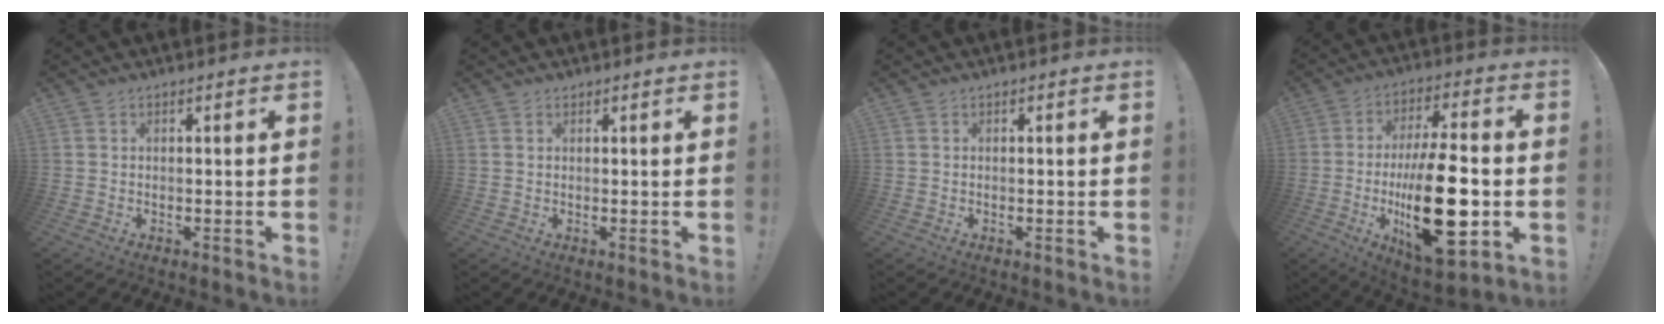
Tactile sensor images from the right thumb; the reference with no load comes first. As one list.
[{"total": 0.9, "force": [0.7, 0.6, 0.2], "torque": [-0.001, 0.000, 0.012]}, {"total": 0.0}, {"total": 25.4, "force": [-4.3, 10.1, 23.0], "torque": [-0.395, 0.000, -0.061]}]